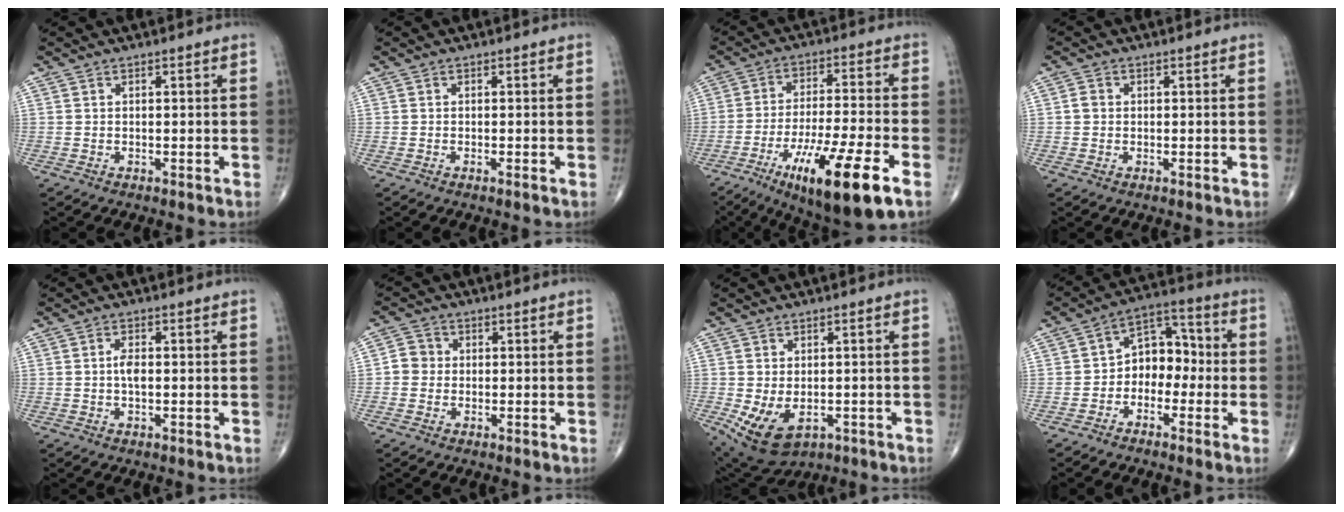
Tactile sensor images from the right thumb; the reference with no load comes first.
{"total": 0.7, "force": [-0.3, 0.0, 0.6], "torque": [-0.013, -0.001, -0.006]}
{"total": 17.8, "force": [-8.7, 3.2, 15.2], "torque": [-0.271, 0.016, -0.137]}
{"total": 1.6, "force": [0.0, 1.4, 0.7], "torque": [-0.008, 0.003, -0.001]}
{"total": 2.5, "force": [-0.1, 1.2, 2.2], "torque": [-0.043, 0.003, -0.006]}
{"total": 3.5, "force": [-0.2, 3.3, 1.2], "torque": [-0.005, 0.008, -0.011]}
{"total": 9.1, "force": [-2.5, 5.7, 6.6], "torque": [-0.110, -0.005, -0.024]}
{"total": 8.7, "force": [-1.6, 6.4, 5.7], "torque": [-0.051, 0.044, -0.045]}